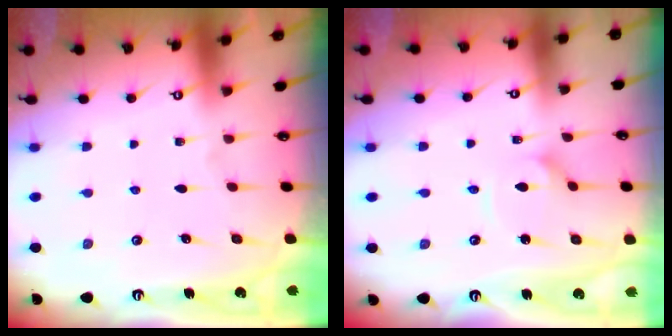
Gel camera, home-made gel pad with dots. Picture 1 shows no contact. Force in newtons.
{"total": 2.6, "press": 2.5, "slide": 0.3}